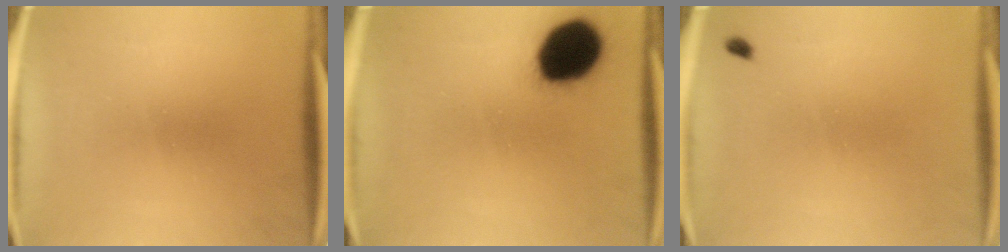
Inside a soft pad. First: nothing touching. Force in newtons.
{"total": 17.7}
{"total": 0.8}